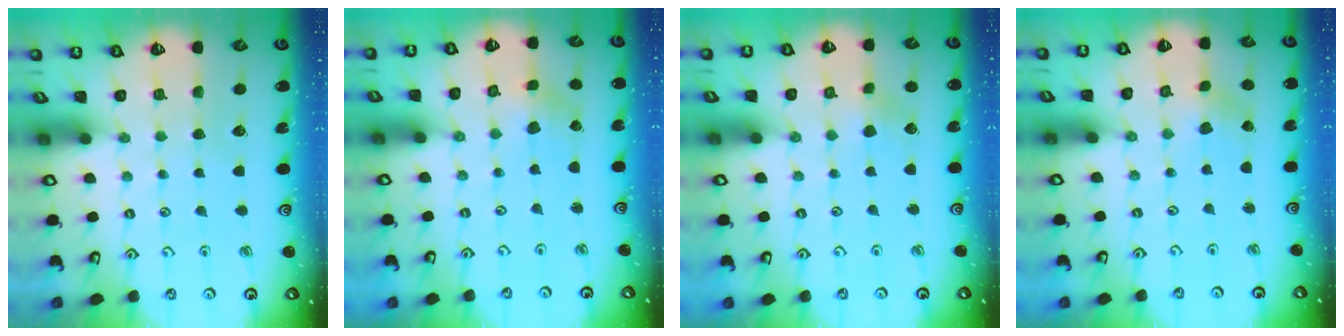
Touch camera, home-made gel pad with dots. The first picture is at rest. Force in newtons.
{"total": 1.2, "press": 1.2, "slide": 0.2}
{"total": 2.9, "press": 2.9, "slide": 0.2}
{"total": 1.6, "press": 1.6, "slide": 0.1}